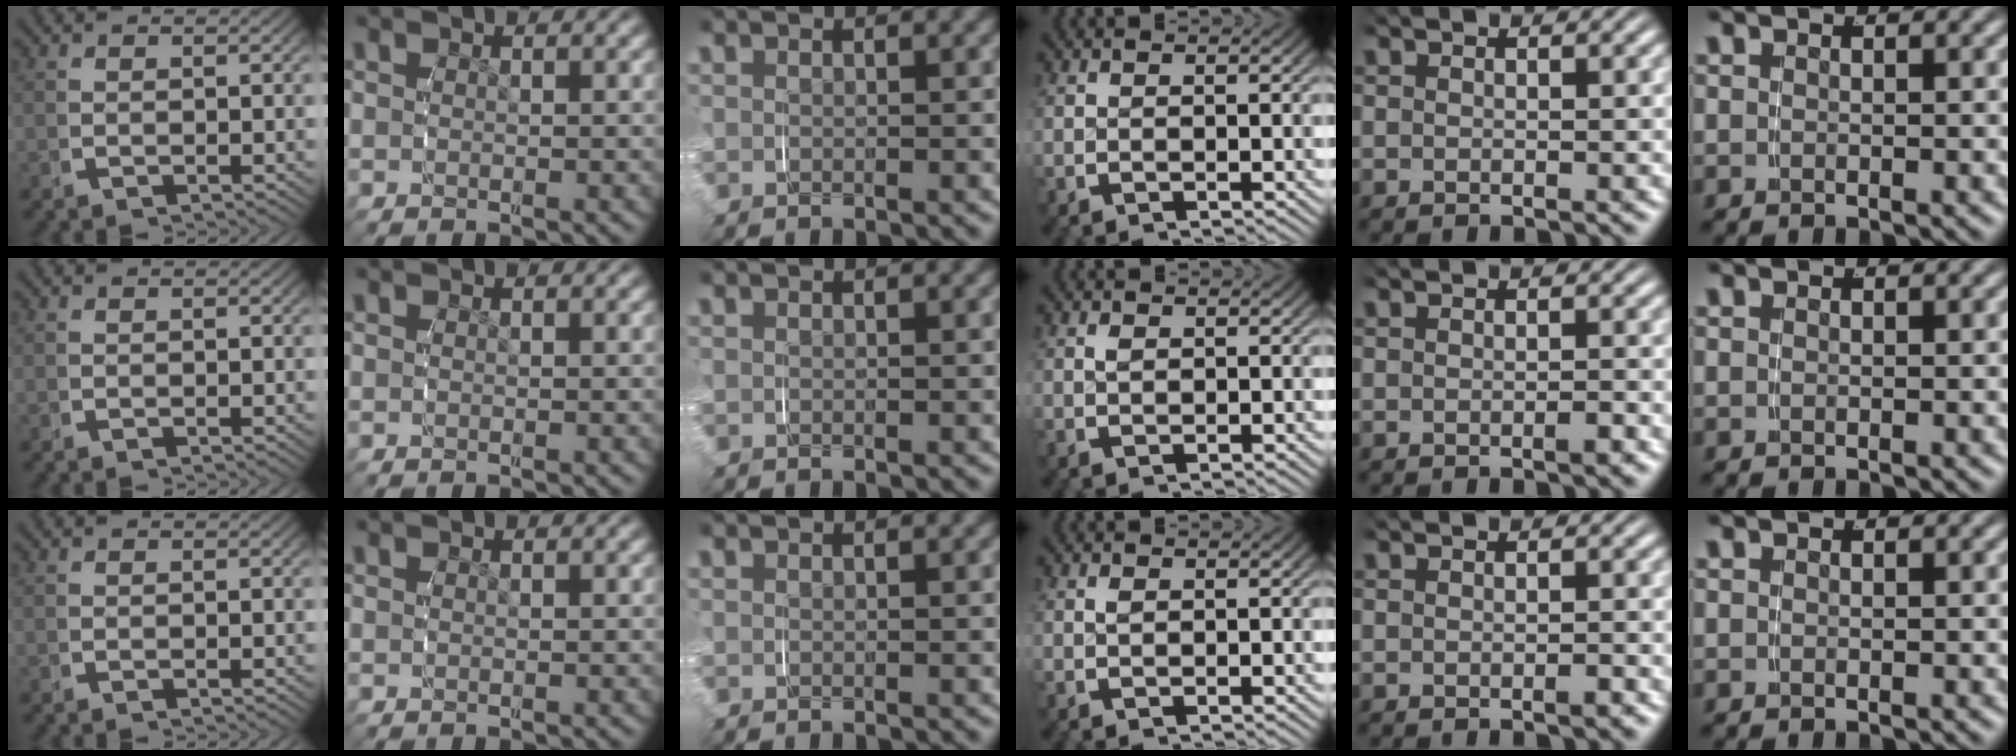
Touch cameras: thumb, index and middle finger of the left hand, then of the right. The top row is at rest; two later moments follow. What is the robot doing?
{"motion": "grasp_and_lifting", "object": "lipstick"}